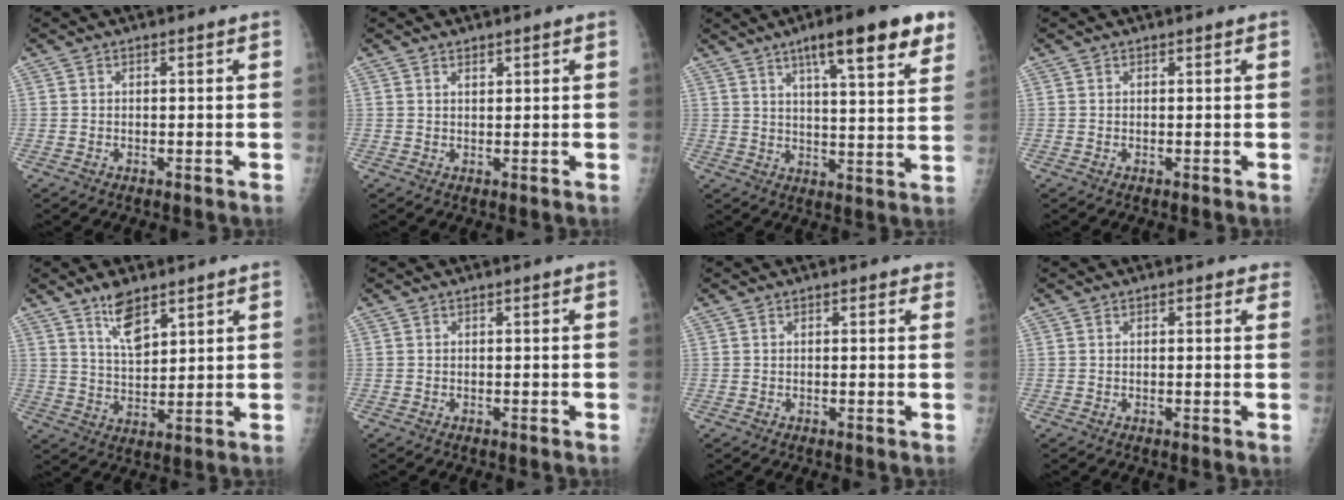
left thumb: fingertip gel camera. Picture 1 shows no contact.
{"total": 1.1, "force": [0.8, 0.5, 0.5], "torque": [-0.004, -0.005, 0.014]}
{"total": 16.3, "force": [9.6, 3.1, 12.8], "torque": [-0.157, -0.034, 0.136]}
{"total": 0.0}
{"total": 7.2, "force": [4.8, 2.9, 4.5], "torque": [-0.066, -0.033, 0.091]}
{"total": 0.0}
{"total": 1.2, "force": [0.8, 0.6, 0.6], "torque": [0.002, -0.002, 0.005]}
{"total": 1.4, "force": [1.0, 0.7, 0.7], "torque": [0.007, -0.001, 0.004]}